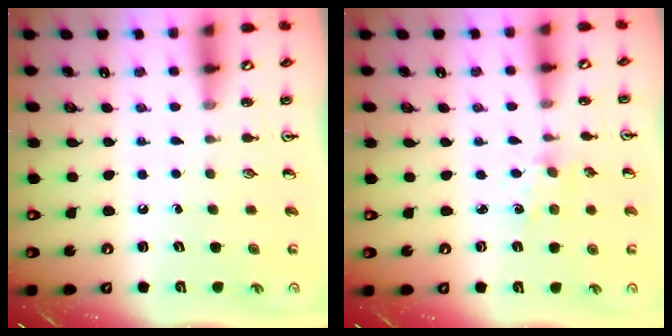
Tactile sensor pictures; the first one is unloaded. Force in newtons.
{"total": 1.6, "press": 1.6, "slide": 0.4}